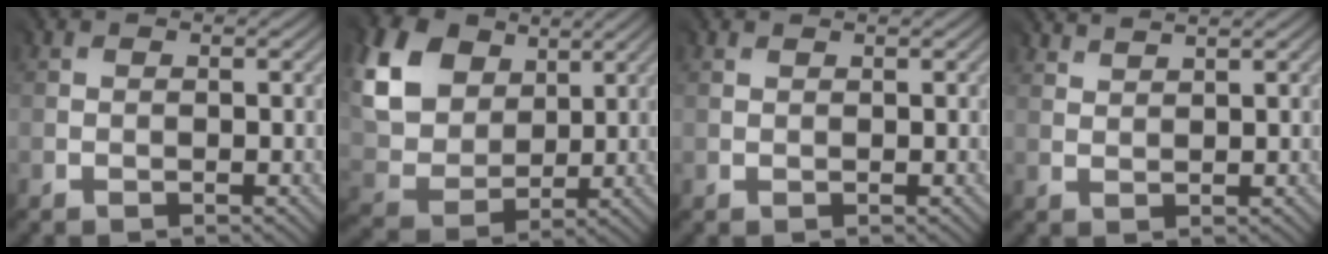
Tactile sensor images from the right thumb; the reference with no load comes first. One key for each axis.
{"total": 12.4, "fx": 5.7, "fy": 9.1, "fz": 6.3, "tx": -0.206, "ty": 0.022, "tz": 0.125}
{"total": 0.6, "fx": 0.6, "fy": 0.1, "fz": 0.1, "tx": -0.006, "ty": 0.001, "tz": 0.013}
{"total": 1.8, "fx": 1.8, "fy": -0.3, "fz": -0.1, "tx": 0.003, "ty": 0.001, "tz": 0.039}